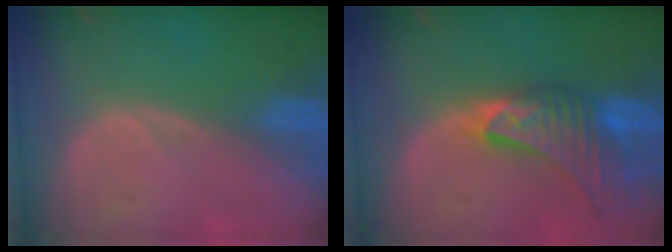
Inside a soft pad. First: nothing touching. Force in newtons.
{"total": 8.9, "press": 8.3, "slide": 3.4}